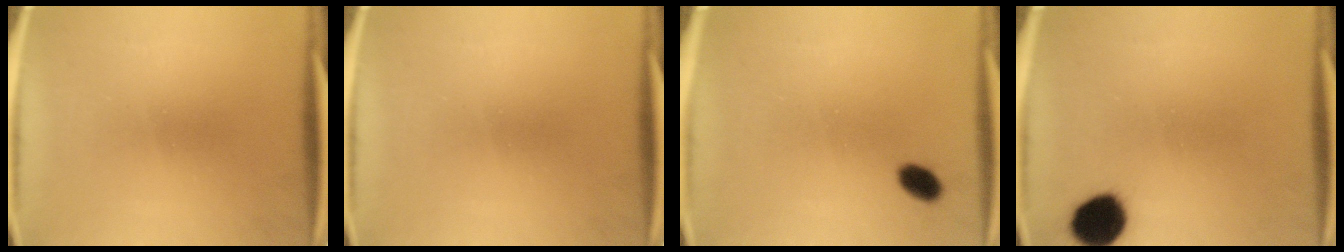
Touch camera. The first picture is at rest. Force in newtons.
{"total": 0.0}
{"total": 3.3}
{"total": 9.7}